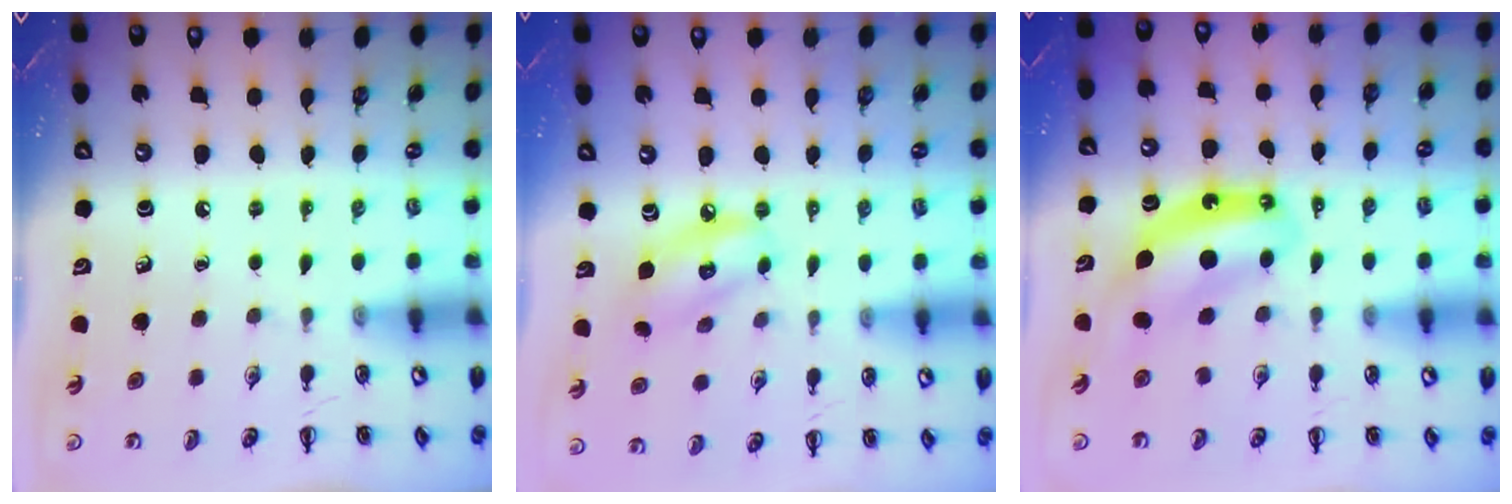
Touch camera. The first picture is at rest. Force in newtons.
{"total": 8.0, "press": 7.8, "slide": 1.7}
{"total": 8.3, "press": 8.1, "slide": 1.7}